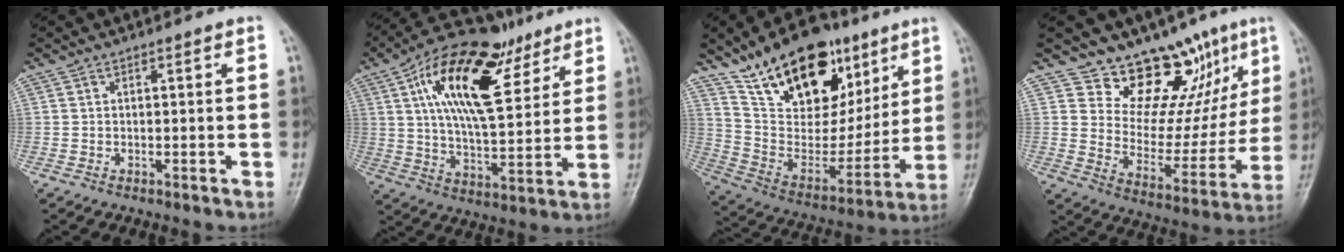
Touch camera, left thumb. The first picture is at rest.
{"total": 20.8, "force": [10.1, 9.4, 15.6], "torque": [-0.231, -0.024, 0.172]}
{"total": 24.8, "force": [14.5, 13.8, 14.6], "torque": [-0.192, -0.042, 0.256]}
{"total": 15.5, "force": [11.1, 7.9, 7.4], "torque": [-0.036, -0.078, 0.181]}